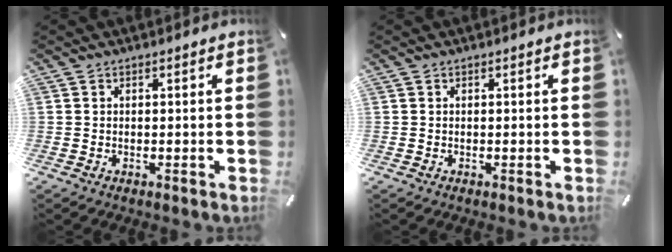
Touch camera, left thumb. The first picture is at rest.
{"total": 0.0}